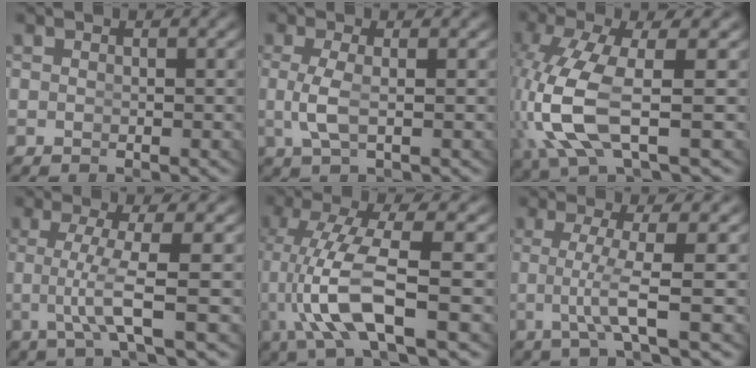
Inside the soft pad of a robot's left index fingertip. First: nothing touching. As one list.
[{"total": 2.3, "force": [-0.2, 0.2, 2.3], "torque": [-0.061, -0.013, 0.006]}, {"total": 6.7, "force": [-0.6, 2.2, 6.3], "torque": [-0.158, -0.022, 0.006]}, {"total": 4.5, "force": [-0.4, -0.7, 4.4], "torque": [-0.089, -0.010, -0.002]}, {"total": 6.7, "force": [-1.0, 1.8, 6.4], "torque": [-0.143, -0.014, -0.007]}, {"total": 4.1, "force": [-0.3, -0.9, 4.0], "torque": [-0.080, -0.010, 0.000]}]